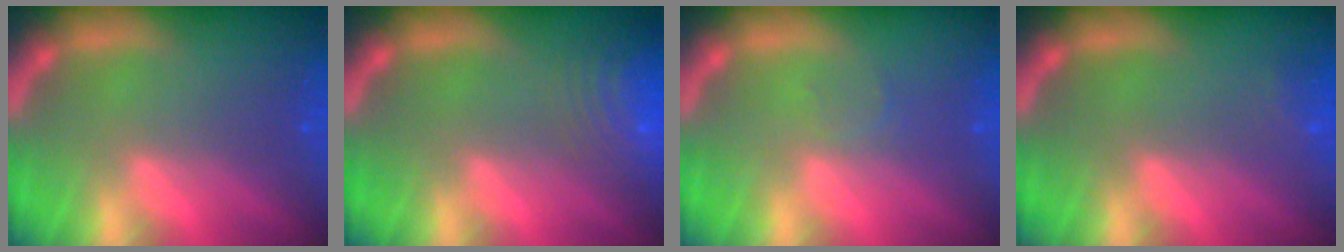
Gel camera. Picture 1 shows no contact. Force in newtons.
{"total": 10.0}
{"total": 1.0}
{"total": 1.4}